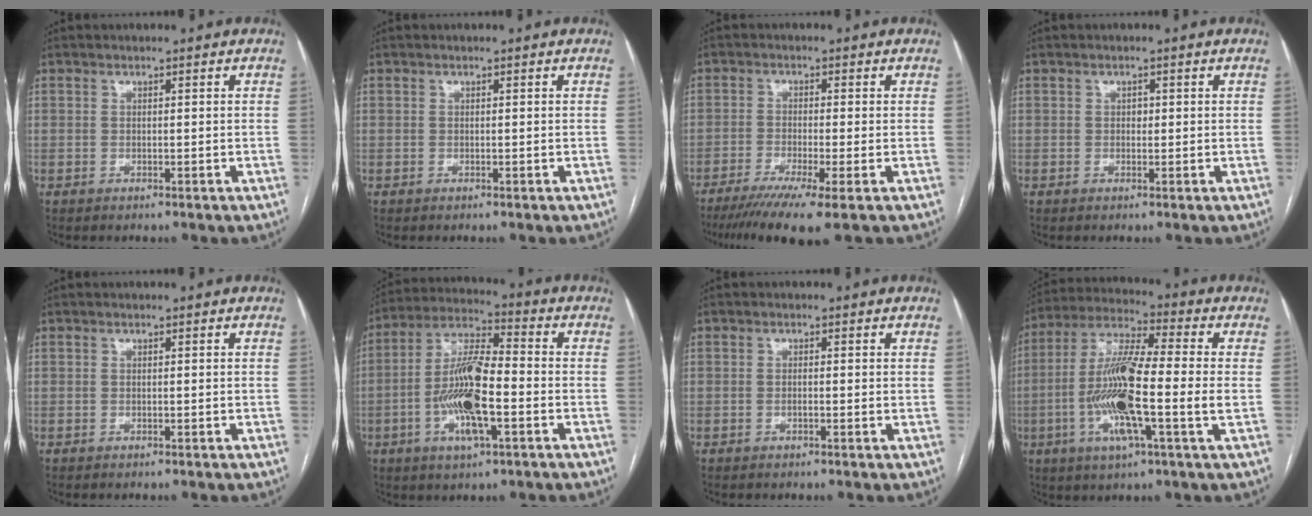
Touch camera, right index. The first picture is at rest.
{"total": 0.0}
{"total": 8.7, "force": [-5.7, -0.3, 6.6], "torque": [-0.105, -0.019, -0.090]}
{"total": 0.9, "force": [0.1, 0.7, 0.6], "torque": [-0.006, 0.002, -0.001]}
{"total": 0.0}
{"total": 13.0, "force": [-3.3, 3.0, 12.2], "torque": [-0.245, 0.003, -0.060]}
{"total": 0.9, "force": [-0.1, 0.2, 0.9], "torque": [-0.016, 0.000, -0.003]}
{"total": 15.6, "force": [-2.5, 1.1, 15.3], "torque": [-0.304, -0.005, -0.055]}